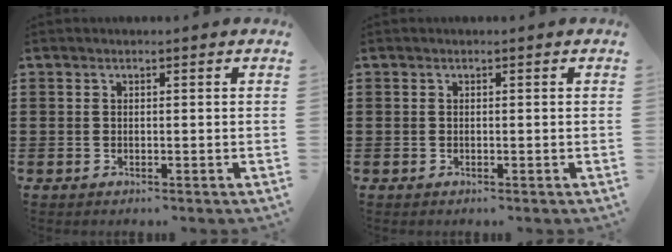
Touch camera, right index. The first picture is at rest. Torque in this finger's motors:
{"motor_torque": [0.05, 0.04, 0.00, 0.00]}